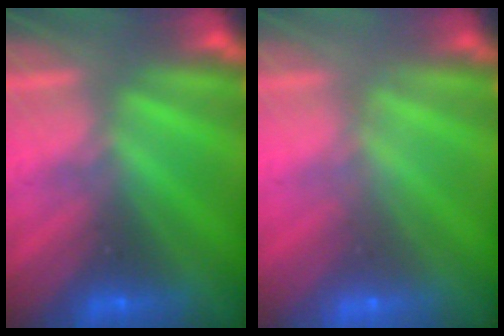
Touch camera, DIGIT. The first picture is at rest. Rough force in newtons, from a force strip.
{"total": 1.8}